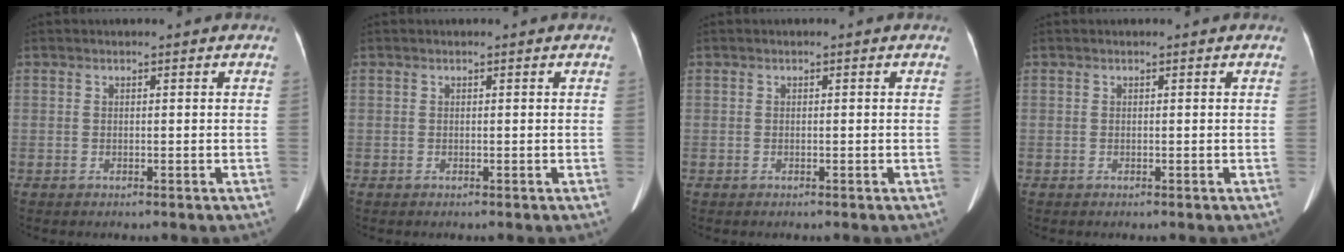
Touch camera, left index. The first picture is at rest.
{"total": 0.0}
{"total": 0.0}
{"total": 0.0}